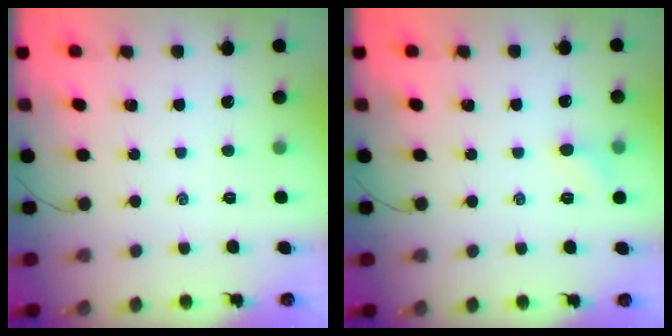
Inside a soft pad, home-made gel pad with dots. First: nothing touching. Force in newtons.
{"total": 5.0, "press": 4.7, "slide": 1.6}